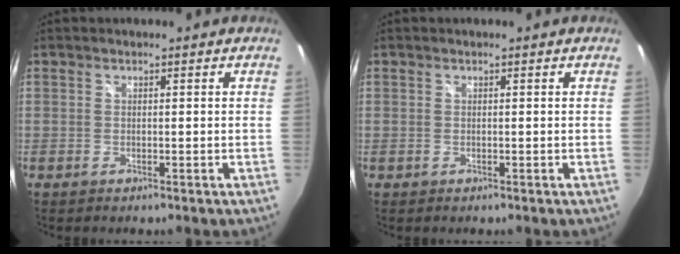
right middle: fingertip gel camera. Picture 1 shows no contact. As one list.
[{"total": 0.0}]